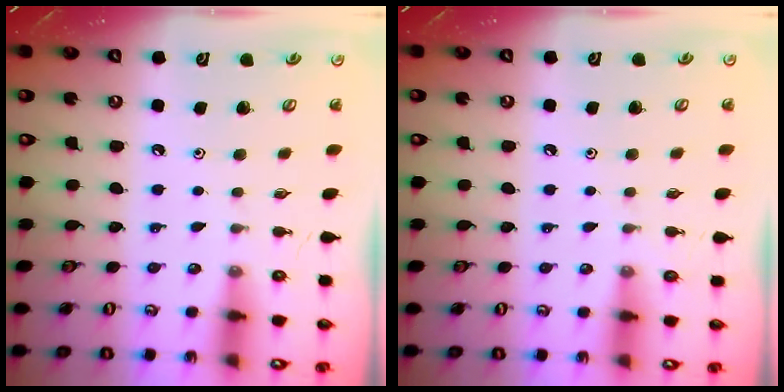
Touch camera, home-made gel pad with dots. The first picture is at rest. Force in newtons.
{"total": 2.4, "press": 2.4, "slide": 0.4}